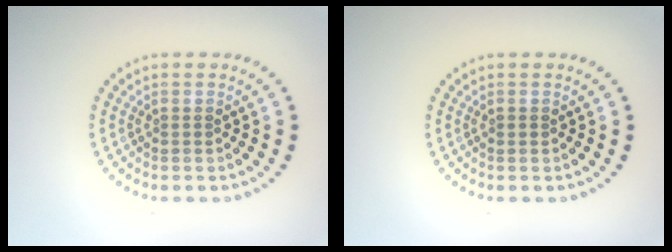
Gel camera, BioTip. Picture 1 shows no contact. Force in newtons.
{"total": 0.7, "press": 0.7, "slide": 0.2}